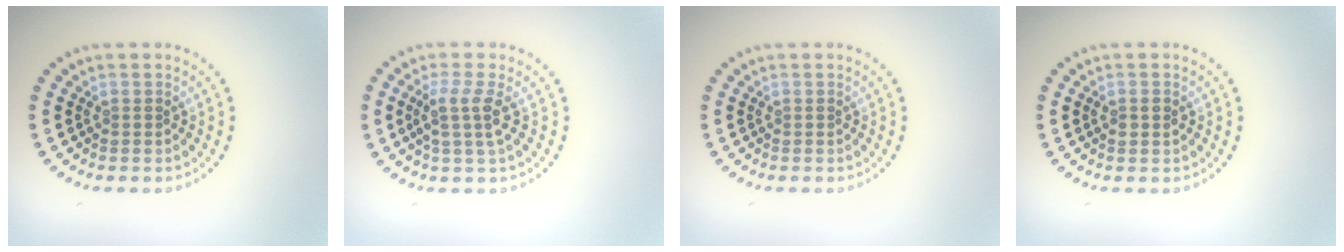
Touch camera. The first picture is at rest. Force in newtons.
{"total": 2.6, "press": 2.0, "slide": 1.6}
{"total": 0.0}
{"total": 1.0, "press": 1.0, "slide": 0.2}